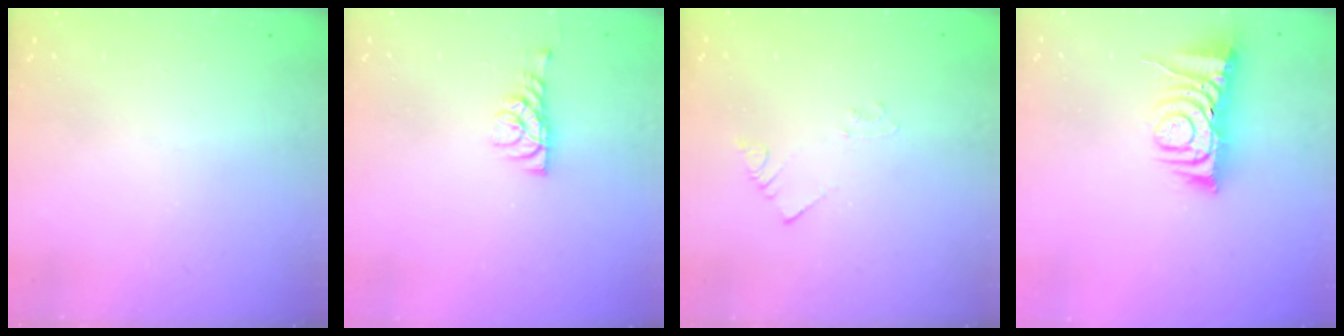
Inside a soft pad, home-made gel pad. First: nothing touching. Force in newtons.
{"total": 6.1, "press": 6.1, "slide": 0.4}
{"total": 2.1, "press": 2.1, "slide": 0.3}
{"total": 7.7, "press": 7.7, "slide": 0.7}